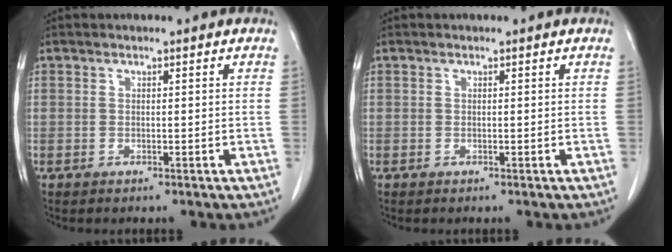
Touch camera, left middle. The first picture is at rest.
{"total": 0.0}